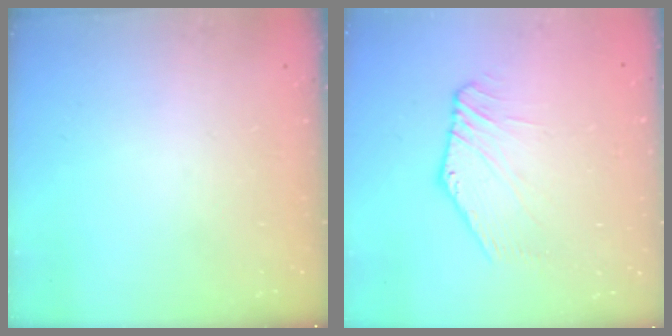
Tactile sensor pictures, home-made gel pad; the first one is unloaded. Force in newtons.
{"total": 1.6, "press": 1.6, "slide": 0.2}